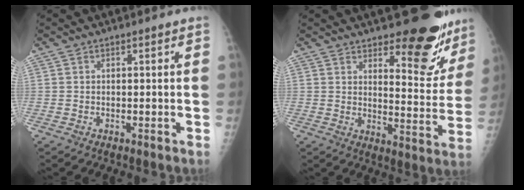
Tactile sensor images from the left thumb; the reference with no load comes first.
{"total": 15.0, "force": [10.9, 5.3, 8.8], "torque": [-0.063, -0.096, 0.142]}